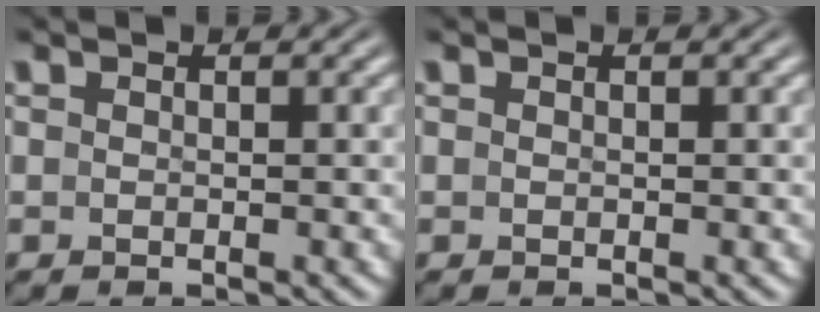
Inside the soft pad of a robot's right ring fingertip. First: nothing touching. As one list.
[{"total": 0.0}]